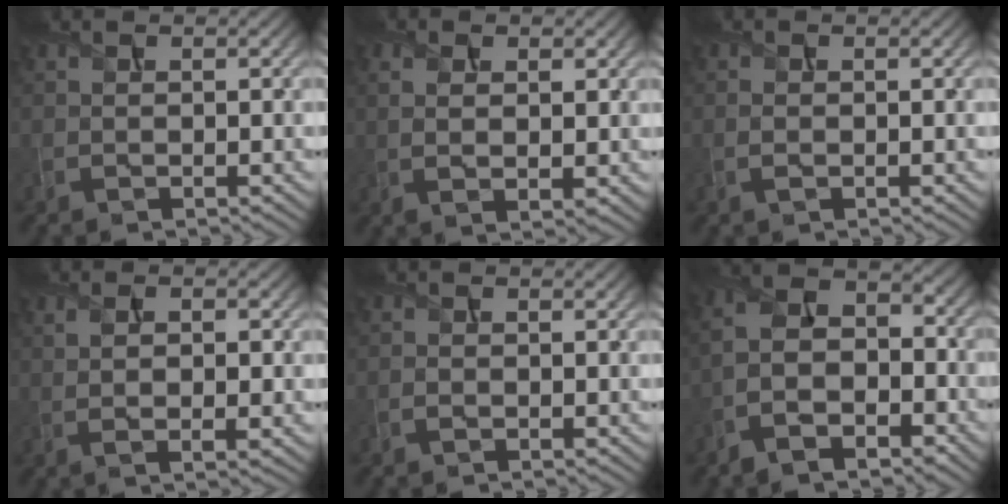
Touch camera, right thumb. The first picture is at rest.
{"total": 3.7, "force": [0.9, 1.8, 3.2], "torque": [-0.065, -0.004, 0.019]}
{"total": 1.1, "force": [-0.3, 0.6, 0.9], "torque": [-0.022, 0.000, -0.008]}
{"total": 3.6, "force": [0.3, 1.1, 3.4], "torque": [-0.066, -0.003, 0.009]}
{"total": 0.8, "force": [-0.4, 0.4, 0.5], "torque": [-0.012, 0.000, -0.009]}
{"total": 9.3, "force": [-4.6, 5.5, 5.9], "torque": [-0.137, -0.022, -0.094]}